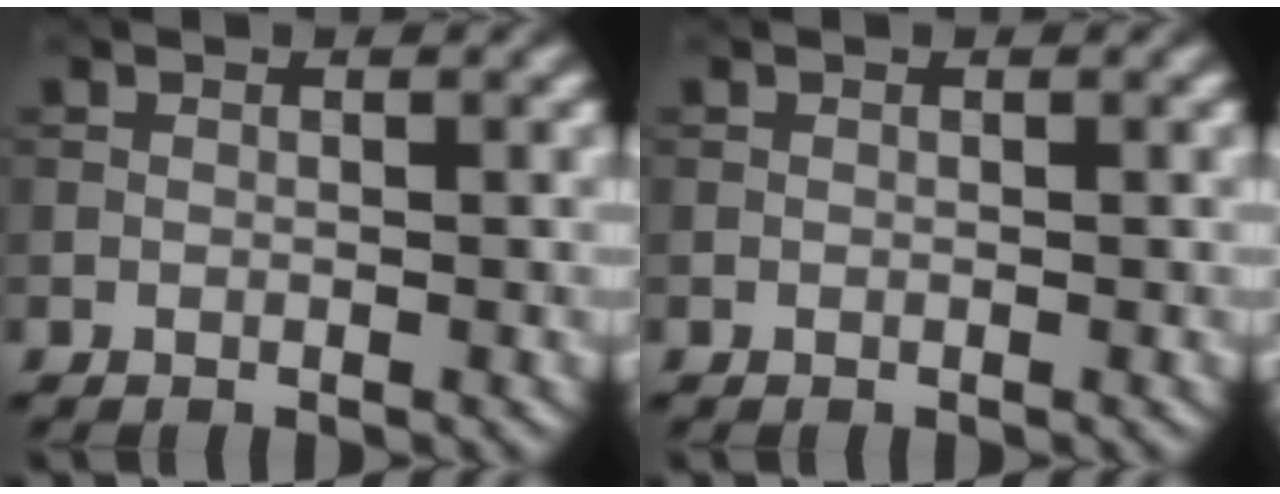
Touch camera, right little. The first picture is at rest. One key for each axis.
{"total": 0.0}